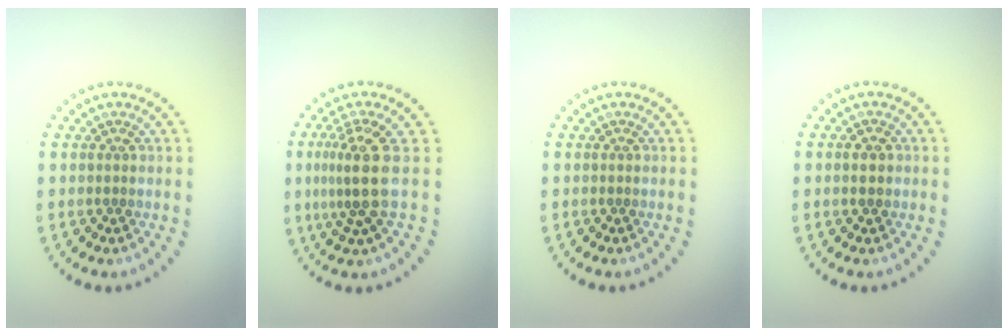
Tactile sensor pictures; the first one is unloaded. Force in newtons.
{"total": 3.7, "press": 2.6, "slide": 2.6}
{"total": 0.0}
{"total": 1.8, "press": 1.8, "slide": 0.1}